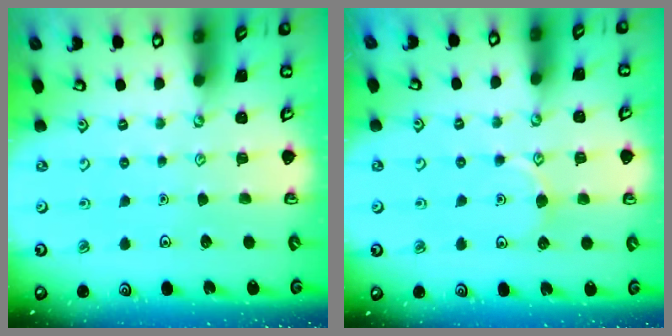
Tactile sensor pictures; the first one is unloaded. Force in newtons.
{"total": 5.9, "press": 5.9, "slide": 0.3}